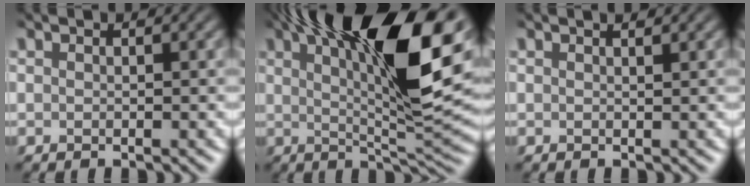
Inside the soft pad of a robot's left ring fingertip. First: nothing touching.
{"total": 16.5, "force": [6.3, 4.1, 14.7], "torque": [-0.216, 0.020, 0.098]}
{"total": 0.7, "force": [0.6, 0.1, 0.4], "torque": [-0.006, 0.001, 0.009]}